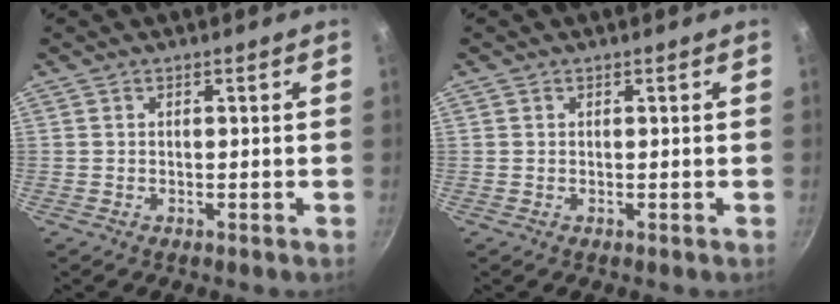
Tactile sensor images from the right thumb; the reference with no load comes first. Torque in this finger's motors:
{"motor_torque": [0.00, -0.23, -0.28, 0.13, 0.02]}